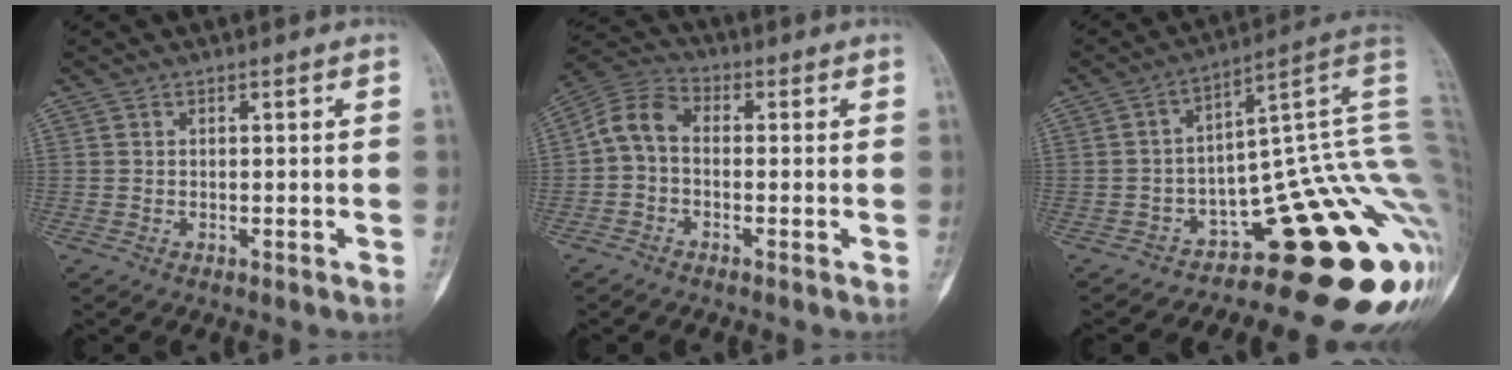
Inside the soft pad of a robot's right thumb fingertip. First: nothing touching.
{"total": 7.0, "force": [-0.6, 4.8, 5.0], "torque": [-0.091, 0.024, -0.028]}
{"total": 23.5, "force": [-7.6, 8.8, 20.4], "torque": [-0.117, 0.105, -0.086]}